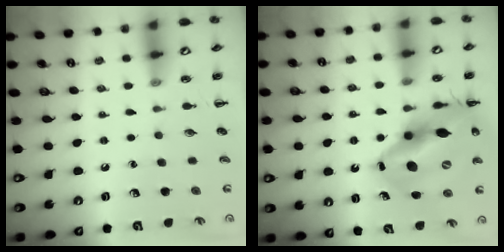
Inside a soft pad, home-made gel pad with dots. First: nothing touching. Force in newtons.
{"total": 19.4, "press": 18.7, "slide": 5.1}